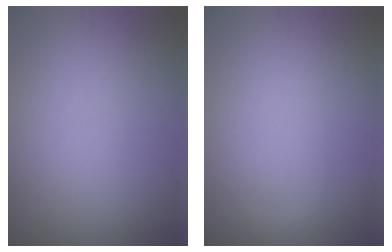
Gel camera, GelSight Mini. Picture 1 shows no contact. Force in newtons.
{"total": 0.6, "press": 0.6, "slide": 0.0}